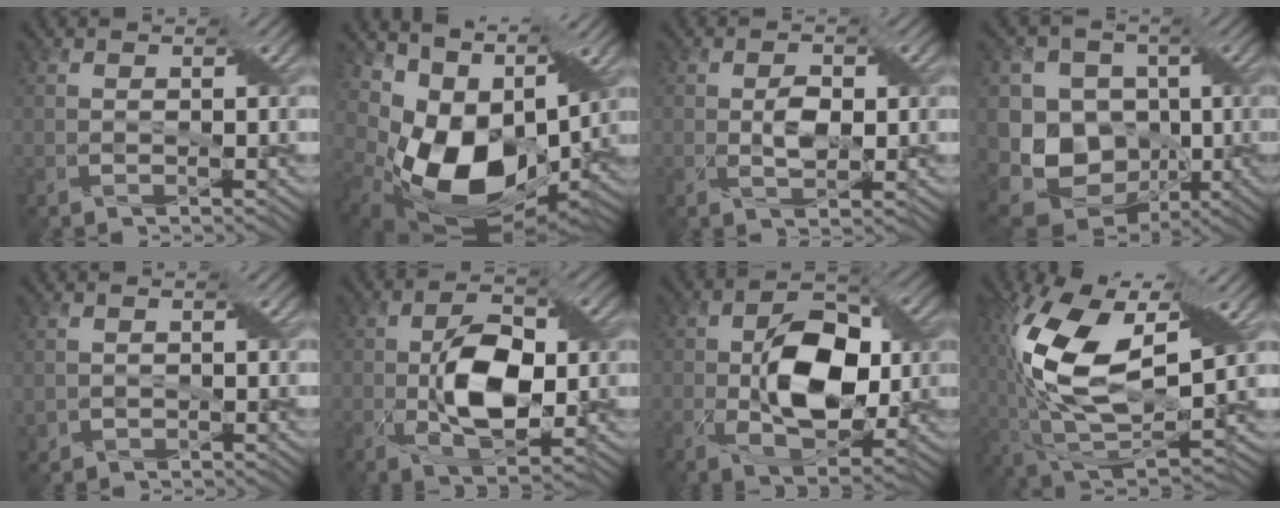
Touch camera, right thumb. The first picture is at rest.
{"total": 14.2, "force": [1.8, 10.1, 9.8], "torque": [-0.206, -0.028, 0.042]}
{"total": 2.7, "force": [0.2, 1.5, 2.2], "torque": [-0.044, -0.003, 0.004]}
{"total": 13.4, "force": [-1.5, 11.6, 6.5], "torque": [-0.150, -0.027, -0.039]}
{"total": 1.4, "force": [0.0, 1.3, 0.5], "torque": [-0.021, -0.007, 0.000]}
{"total": 9.0, "force": [-0.4, 4.6, 7.8], "torque": [-0.146, 0.002, -0.007]}
{"total": 10.8, "force": [0.0, 6.2, 8.8], "torque": [-0.161, -0.004, 0.000]}
{"total": 18.2, "force": [4.1, 9.0, 15.3], "torque": [-0.330, 0.003, 0.069]}